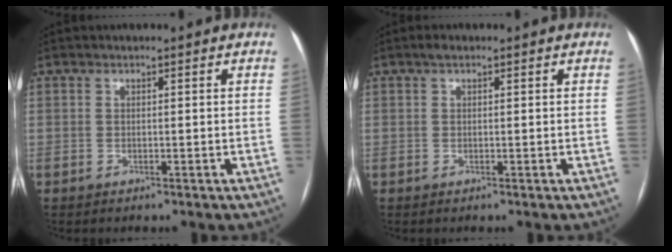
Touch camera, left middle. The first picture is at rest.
{"total": 0.8, "force": [0.5, 0.3, 0.6], "torque": [-0.012, 0.009, 0.009]}